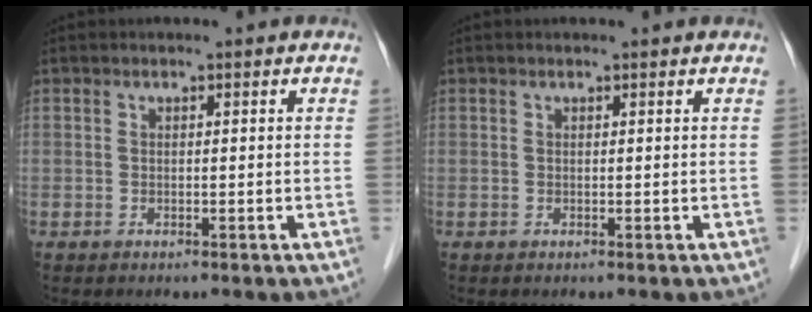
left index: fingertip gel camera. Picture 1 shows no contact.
{"total": 0.9, "force": [0.9, 0.0, 0.1], "torque": [-0.009, 0.003, 0.007]}